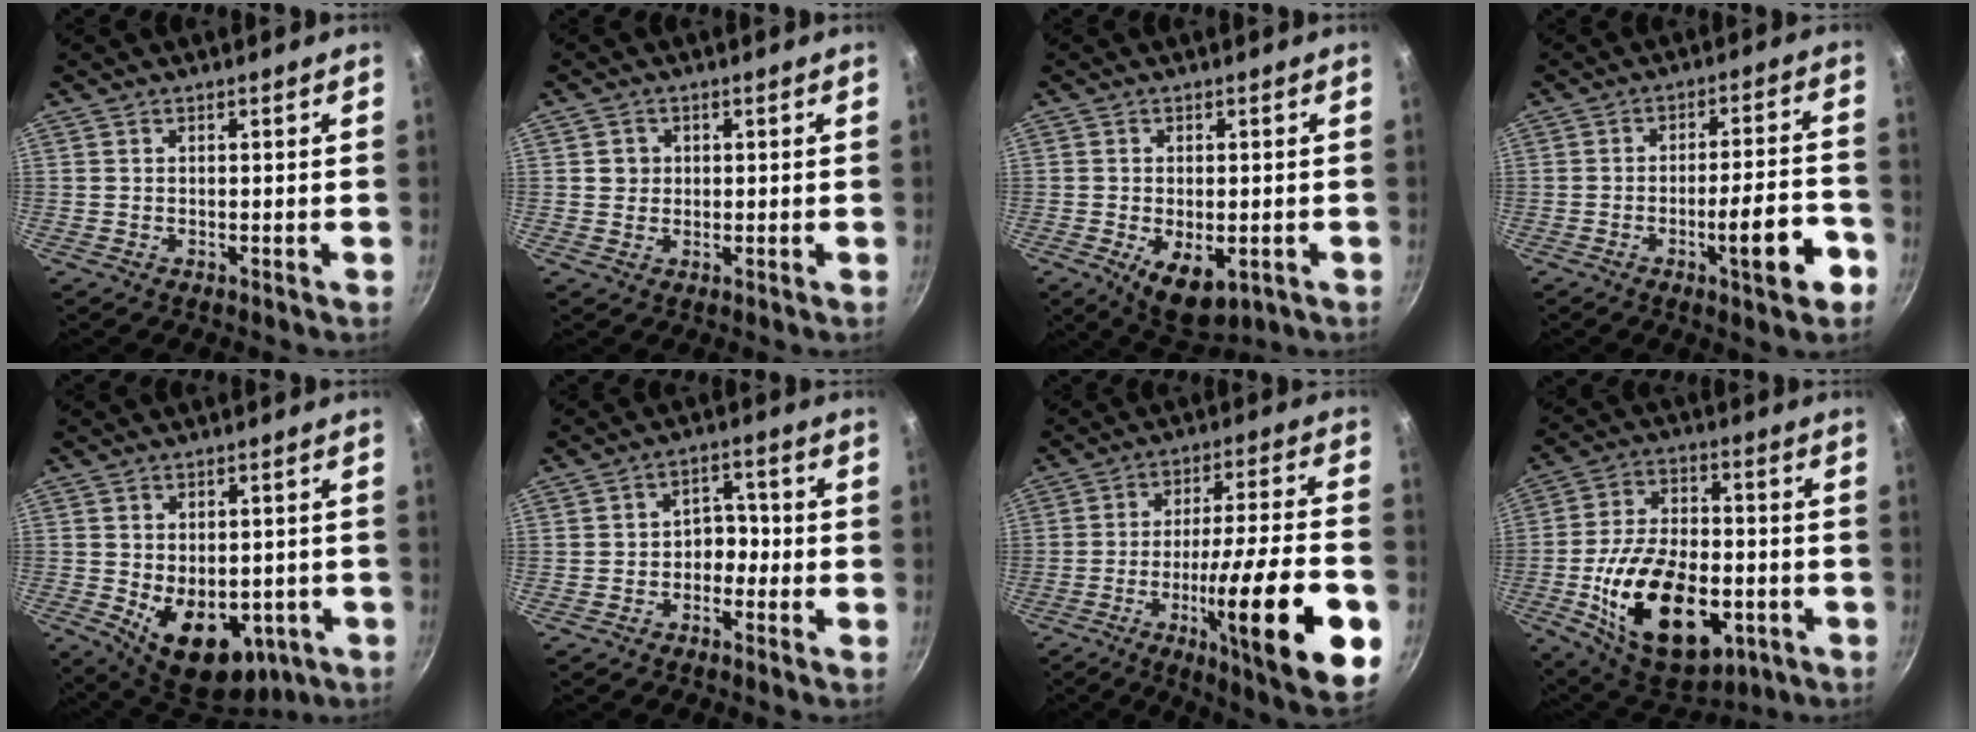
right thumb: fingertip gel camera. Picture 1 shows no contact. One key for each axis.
{"total": 2.4, "fx": 0.4, "fy": 2.3, "fz": 0.5, "tx": 0.004, "ty": 0.005, "tz": 0.003}
{"total": 8.4, "fx": -2.5, "fy": 4.5, "fz": 6.6, "tx": -0.081, "ty": -0.005, "tz": -0.022}
{"total": 11.1, "fx": -4.8, "fy": 2.5, "fz": 9.7, "tx": -0.121, "ty": 0.034, "tz": -0.065}
{"total": 14.2, "fx": -3.6, "fy": 9.2, "fz": 10.2, "tx": -0.109, "ty": -0.014, "tz": -0.027}
{"total": 4.4, "fx": -1.6, "fy": 3.3, "fz": 2.3, "tx": 0.007, "ty": 0.028, "tz": -0.033}
{"total": 25.1, "fx": -8.5, "fy": 4.7, "fz": 23.1, "tx": -0.326, "ty": 0.029, "tz": -0.127}
{"total": 23.9, "fx": -6.6, "fy": 13.8, "fz": 18.3, "tx": -0.292, "ty": 0.023, "tz": -0.095}